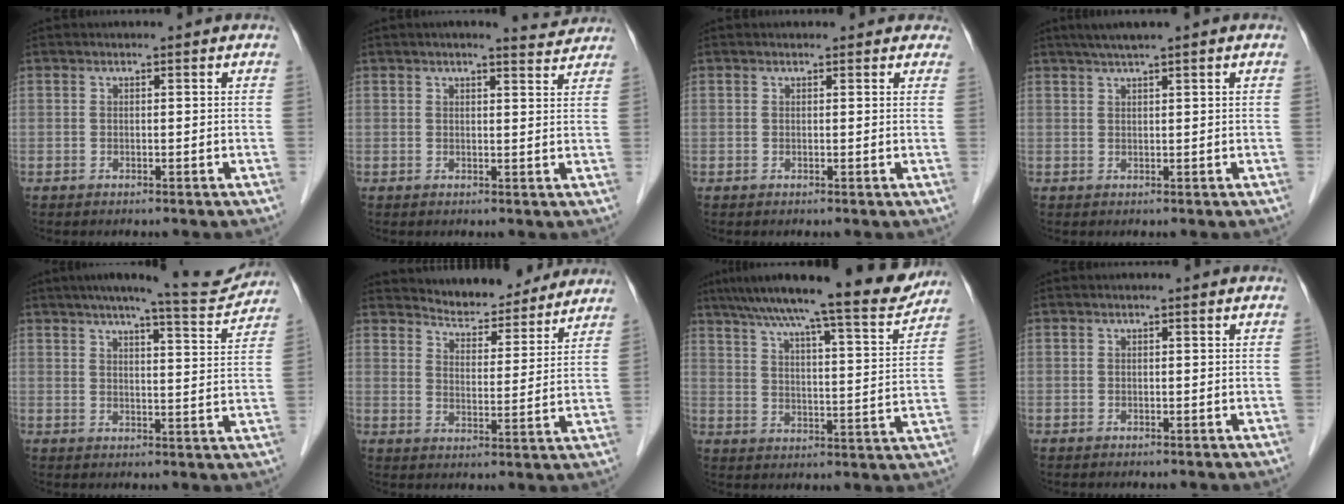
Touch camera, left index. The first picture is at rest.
{"total": 3.9, "force": [3.7, 0.4, 1.2], "torque": [-0.021, 0.000, 0.036]}
{"total": 3.5, "force": [3.1, 1.6, 0.7], "torque": [0.006, 0.006, 0.022]}
{"total": 3.6, "force": [2.7, -0.3, 2.4], "torque": [-0.044, 0.016, 0.048]}
{"total": 10.9, "force": [10.0, 0.4, 4.3], "torque": [-0.058, -0.006, 0.124]}
{"total": 11.7, "force": [11.1, 2.7, 2.3], "torque": [-0.028, -0.002, 0.154]}
{"total": 18.4, "force": [15.9, 1.1, 9.1], "torque": [-0.138, -0.008, 0.223]}
{"total": 0.0}